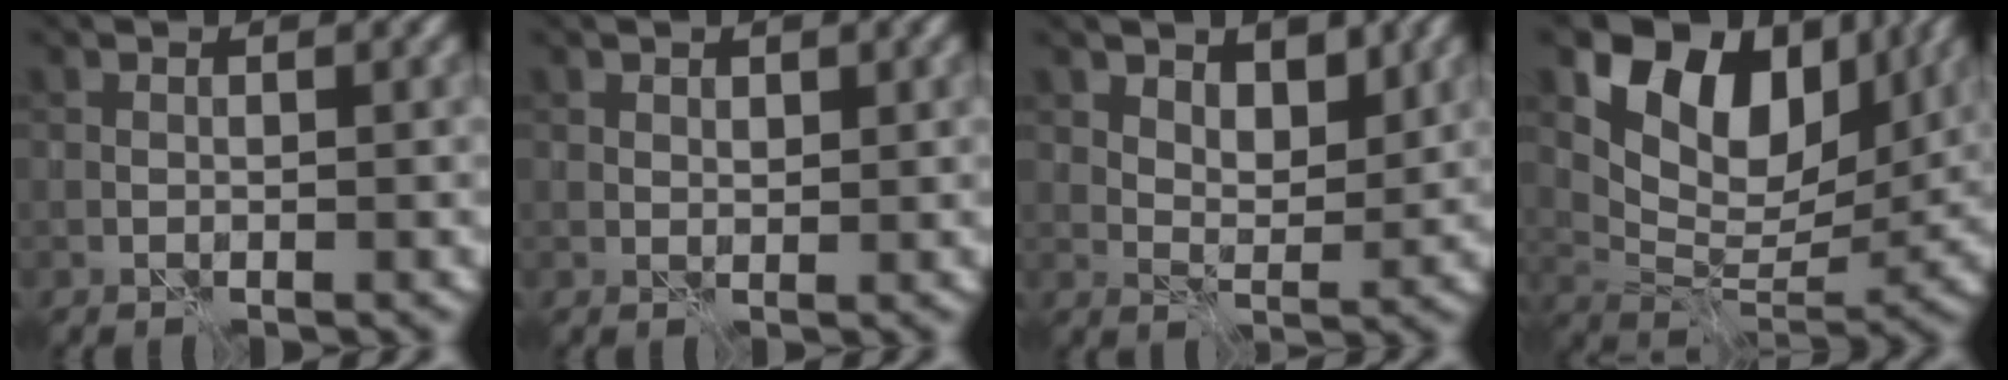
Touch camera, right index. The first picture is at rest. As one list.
[{"total": 0.9, "force": [0.7, 0.5, 0.2], "torque": [-0.004, -0.002, 0.011]}, {"total": 3.3, "force": [2.1, 1.8, 1.7], "torque": [-0.028, -0.016, 0.035]}, {"total": 10.3, "force": [5.3, 6.4, 6.1], "torque": [-0.104, -0.009, 0.100]}]